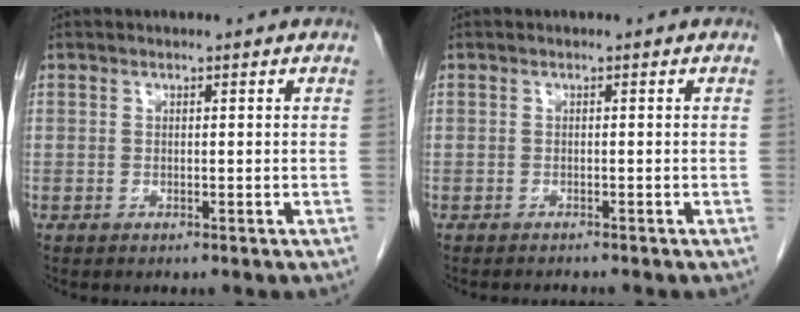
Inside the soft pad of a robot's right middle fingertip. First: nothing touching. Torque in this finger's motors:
{"motor_torque": [-0.08, 0.22, 0.02, -0.02]}